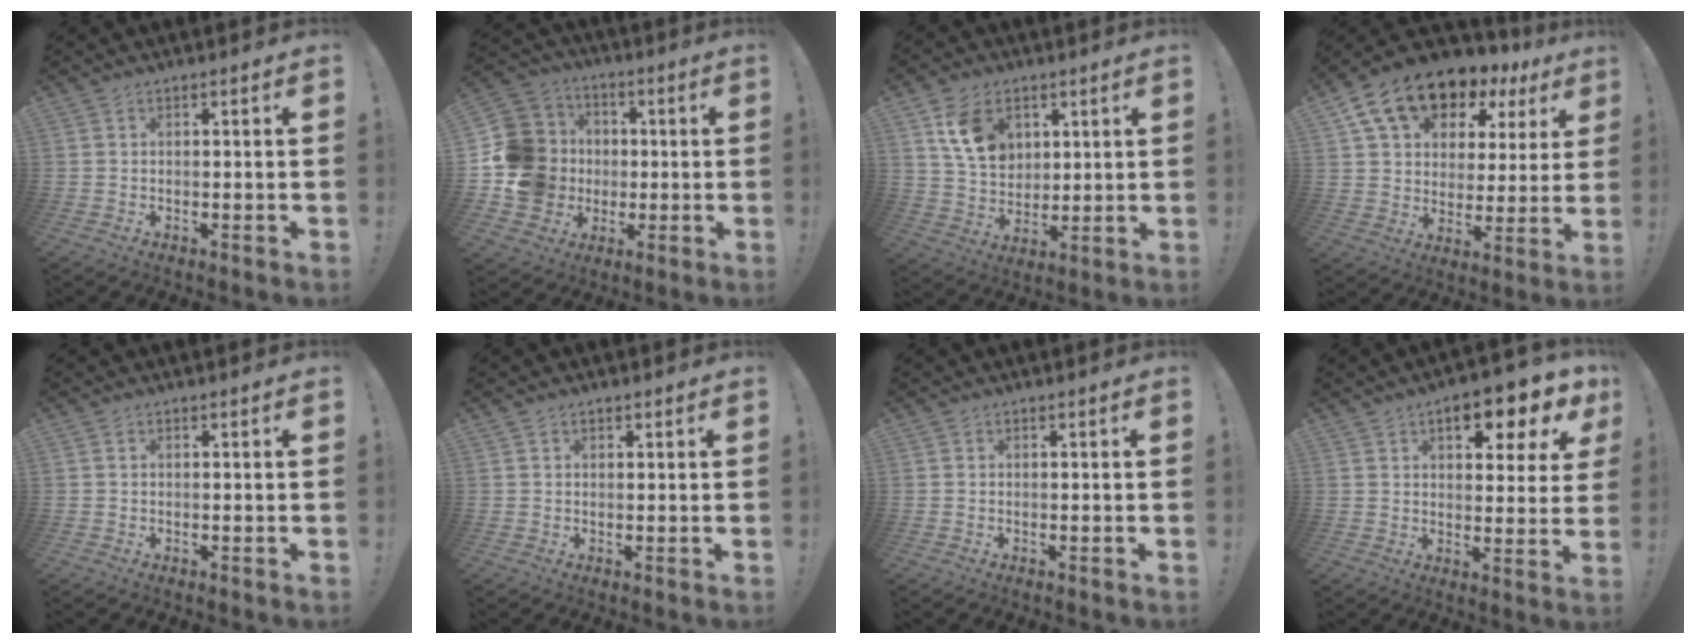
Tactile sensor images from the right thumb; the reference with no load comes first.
{"total": 17.3, "force": [-1.3, 15.8, 6.8], "torque": [-0.134, 0.020, 0.004]}
{"total": 12.2, "force": [5.7, 8.7, 6.4], "torque": [-0.099, -0.014, 0.113]}
{"total": 15.4, "force": [10.1, 9.1, 7.1], "torque": [-0.126, -0.062, 0.189]}
{"total": 0.0}
{"total": 0.9, "force": [0.7, 0.5, 0.2], "torque": [-0.002, 0.000, 0.013]}
{"total": 0.0}
{"total": 9.6, "force": [4.9, 4.2, 7.1], "torque": [-0.087, -0.028, 0.078]}